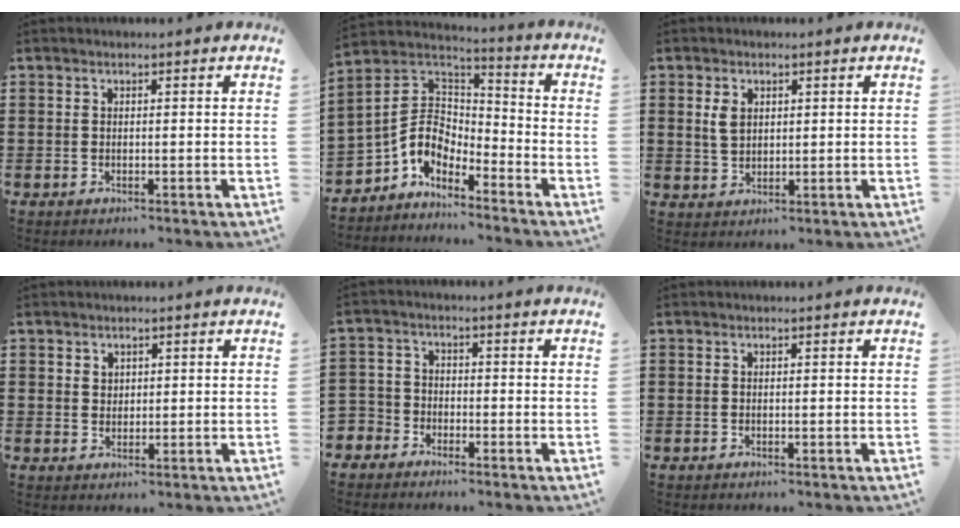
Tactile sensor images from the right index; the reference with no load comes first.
{"total": 6.8, "force": [-2.7, 5.3, 3.2], "torque": [-0.104, -0.007, -0.062]}
{"total": 3.2, "force": [1.0, 2.1, 2.2], "torque": [-0.050, 0.008, 0.018]}
{"total": 1.7, "force": [1.0, 1.4, 0.2], "torque": [-0.008, 0.006, 0.019]}
{"total": 3.2, "force": [-2.6, 1.8, -0.1], "torque": [-0.019, 0.000, -0.062]}
{"total": 0.0}